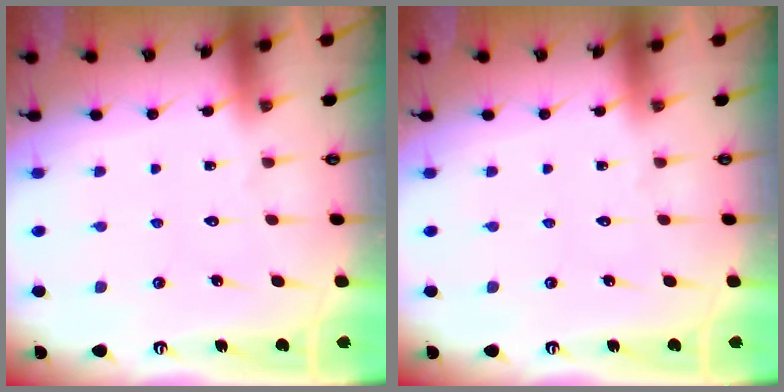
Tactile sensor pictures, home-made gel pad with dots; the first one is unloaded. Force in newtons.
{"total": 0.0}